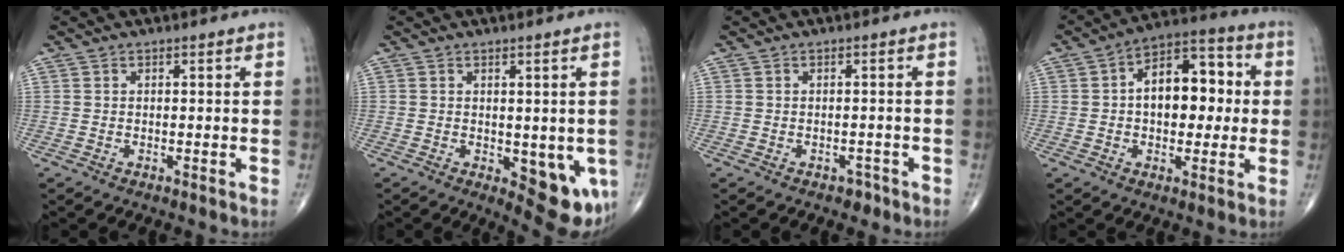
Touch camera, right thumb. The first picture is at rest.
{"total": 9.5, "force": [-2.3, 4.4, 8.1], "torque": [-0.072, -0.016, -0.018]}
{"total": 1.5, "force": [-1.0, 1.0, 0.5], "torque": [0.000, 0.005, -0.013]}
{"total": 13.8, "force": [1.1, 8.3, 10.9], "torque": [-0.121, 0.026, 0.007]}